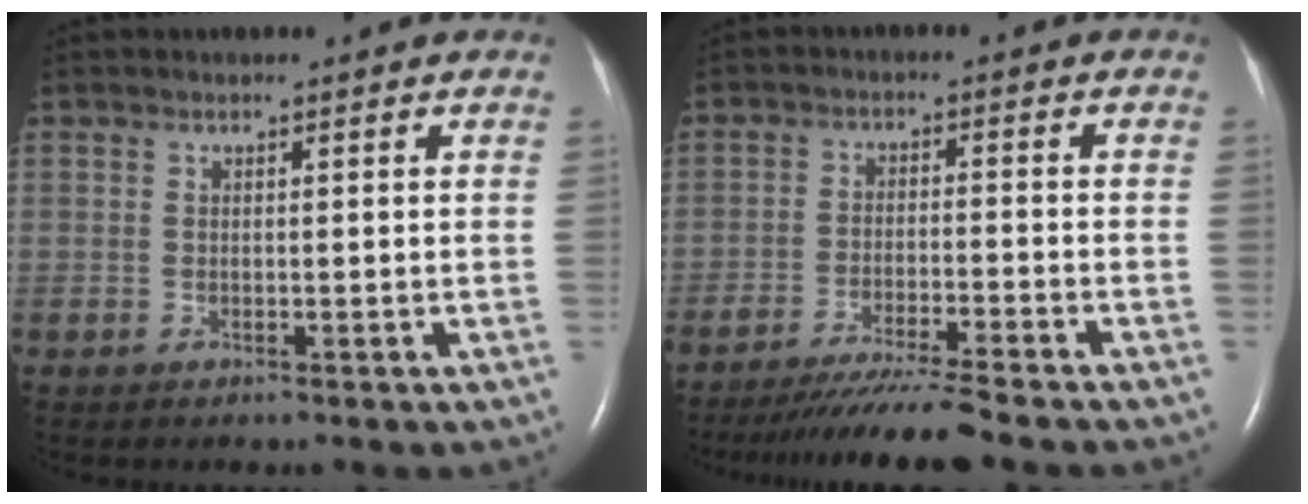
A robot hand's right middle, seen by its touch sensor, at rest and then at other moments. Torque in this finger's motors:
{"motor_torque": [1.06, -1.08, 0.17, 0.11]}